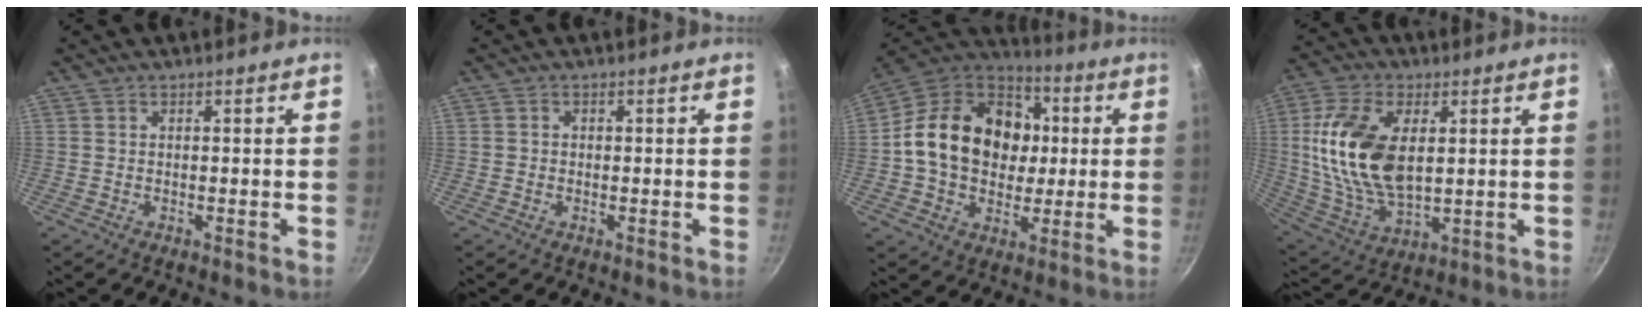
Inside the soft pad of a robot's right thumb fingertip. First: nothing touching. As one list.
[{"total": 0.7, "force": [-0.2, 0.6, 0.2], "torque": [-0.001, 0.003, -0.004]}, {"total": 22.3, "force": [1.9, 17.2, 14.0], "torque": [-0.213, 0.027, 0.023]}, {"total": 18.5, "force": [3.2, 10.5, 14.9], "torque": [-0.281, -0.010, 0.070]}]